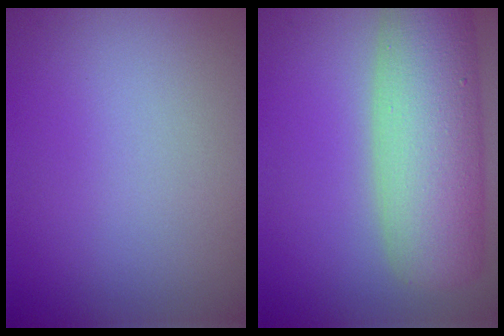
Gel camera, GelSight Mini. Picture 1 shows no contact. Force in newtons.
{"total": 9.1, "press": 9.1, "slide": 0.6}